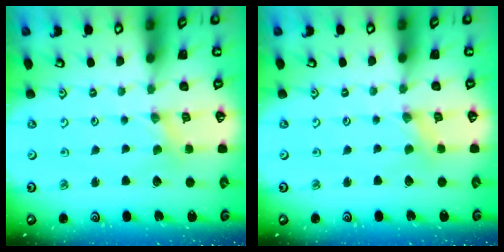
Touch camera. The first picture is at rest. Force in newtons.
{"total": 0.0}